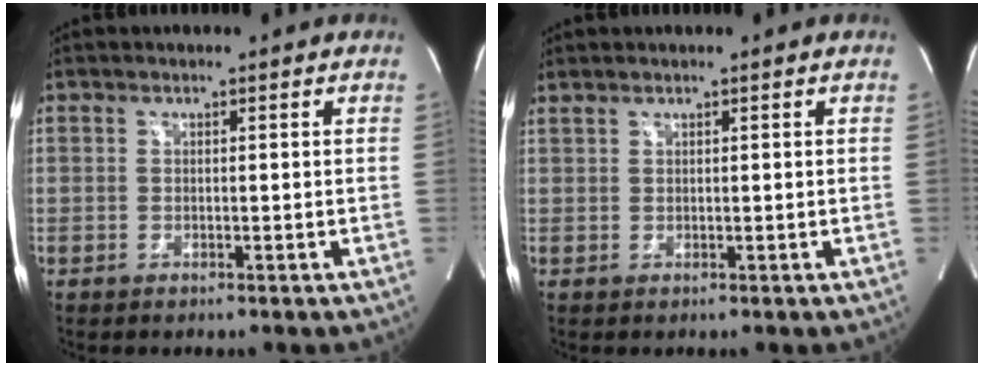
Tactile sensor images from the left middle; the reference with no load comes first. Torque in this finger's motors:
{"motor_torque": [0.76, -0.59, 0.69, 0.17]}